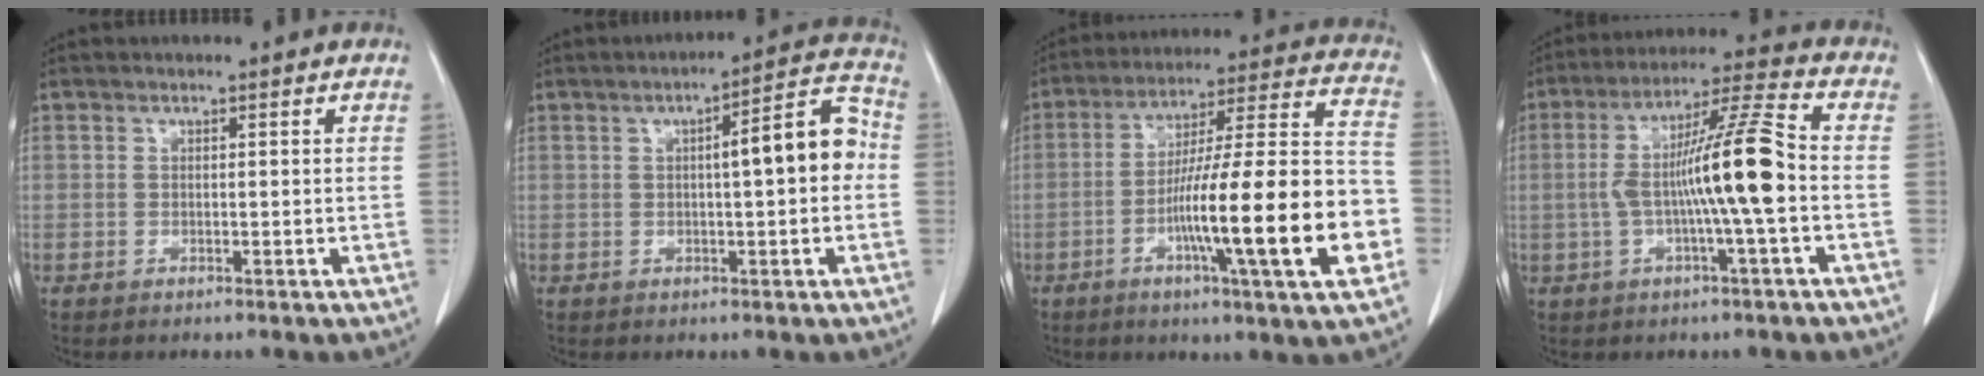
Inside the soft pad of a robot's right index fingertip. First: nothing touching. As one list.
[{"total": 8.4, "force": [0.3, 1.6, 8.3], "torque": [-0.110, 0.029, 0.000]}, {"total": 22.2, "force": [-6.4, 0.8, 21.2], "torque": [-0.299, 0.002, -0.102]}, {"total": 12.5, "force": [-1.3, -0.3, 12.4], "torque": [-0.225, 0.018, -0.031]}]